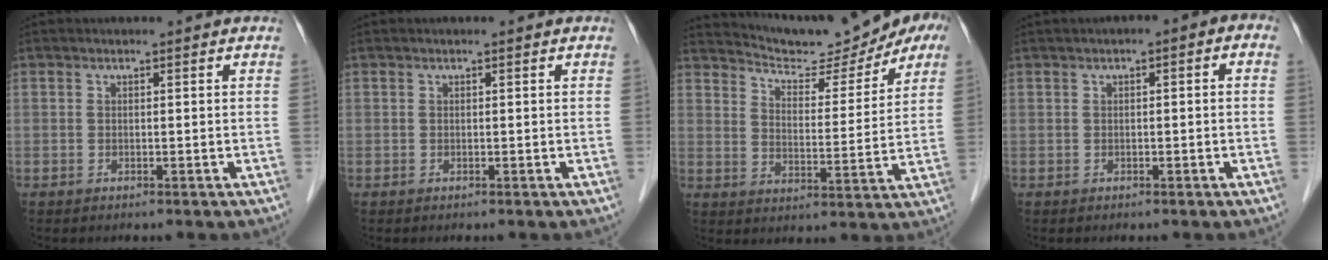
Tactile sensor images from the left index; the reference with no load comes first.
{"total": 0.0}
{"total": 15.1, "force": [13.8, 3.1, 5.4], "torque": [-0.077, -0.004, 0.186]}
{"total": 2.7, "force": [0.4, 0.9, 2.6], "torque": [-0.027, 0.021, 0.000]}